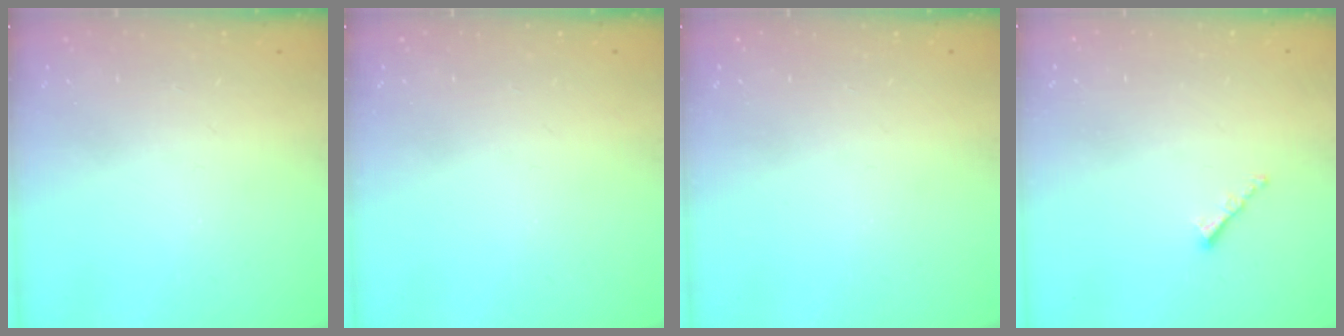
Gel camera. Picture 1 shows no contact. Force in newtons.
{"total": 0.0}
{"total": 0.0}
{"total": 1.0, "press": 0.9, "slide": 0.4}